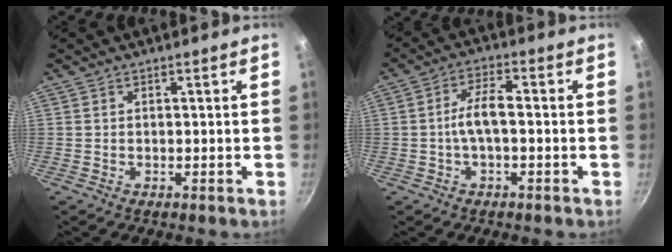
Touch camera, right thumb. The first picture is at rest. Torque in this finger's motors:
{"motor_torque": [0.38, 0.18, 0.86, -0.40, 0.08]}